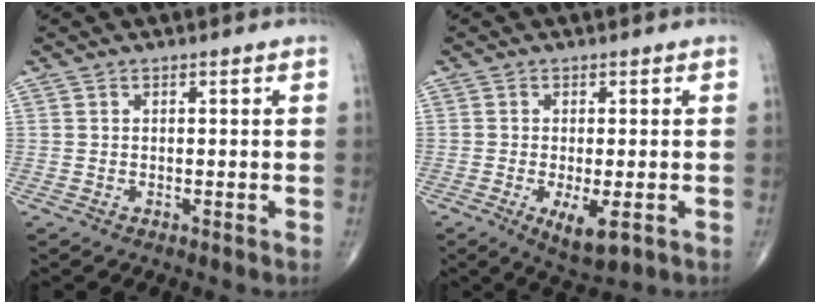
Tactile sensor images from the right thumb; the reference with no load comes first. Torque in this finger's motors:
{"motor_torque": [-0.45, 0.48, -0.29, -0.16, -0.05]}